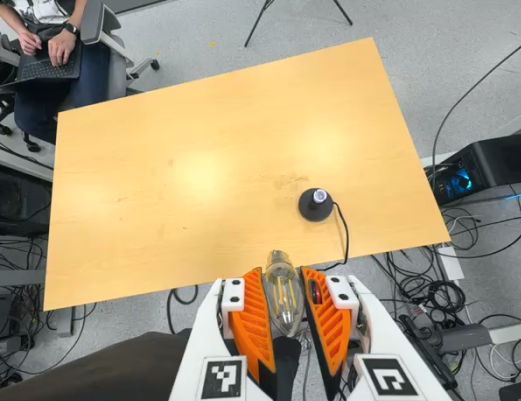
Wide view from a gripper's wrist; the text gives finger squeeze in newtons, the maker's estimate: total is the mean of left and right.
{"total": 12.2, "left": 13.4, "right": 10.9}